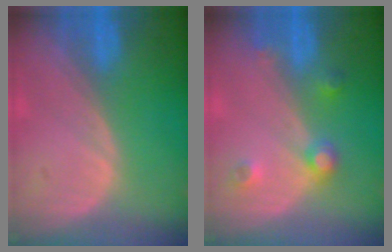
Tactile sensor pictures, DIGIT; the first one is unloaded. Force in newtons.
{"total": 3.7, "press": 3.4, "slide": 1.4}